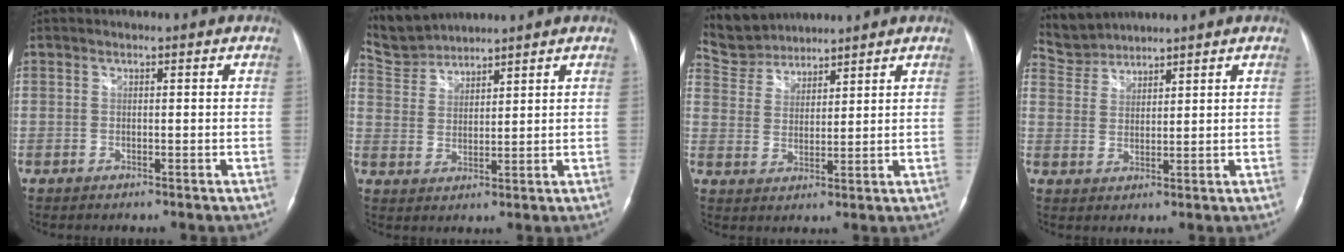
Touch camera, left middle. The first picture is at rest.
{"total": 6.7, "force": [6.7, 0.6, 0.1], "torque": [-0.016, 0.018, 0.141]}
{"total": 7.3, "force": [7.0, 1.8, 0.3], "torque": [-0.018, 0.019, 0.143]}
{"total": 4.7, "force": [4.6, 0.3, -0.8], "torque": [0.003, 0.017, 0.097]}